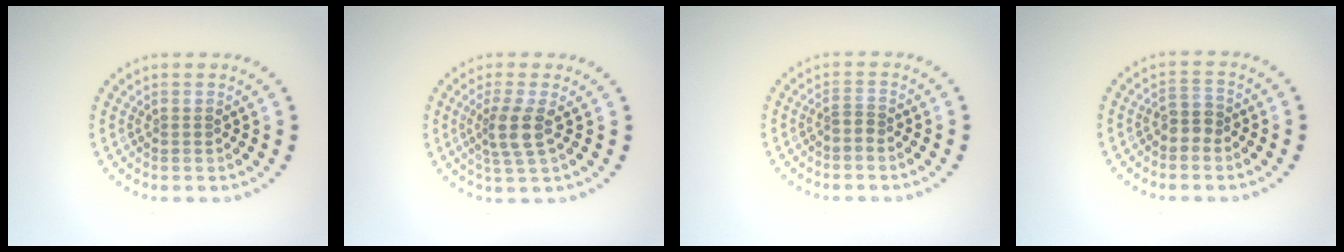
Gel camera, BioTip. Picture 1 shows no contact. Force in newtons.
{"total": 2.8, "press": 2.3, "slide": 1.7}
{"total": 0.8, "press": 0.5, "slide": 0.6}
{"total": 1.7, "press": 1.5, "slide": 0.9}